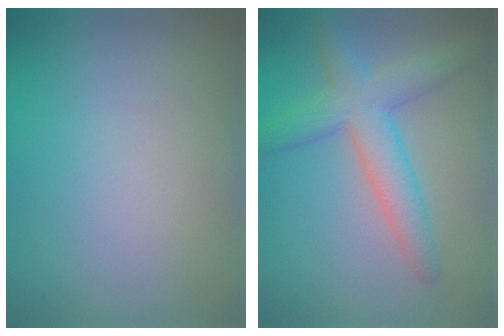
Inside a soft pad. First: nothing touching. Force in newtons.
{"total": 4.8, "press": 4.8, "slide": 0.2}